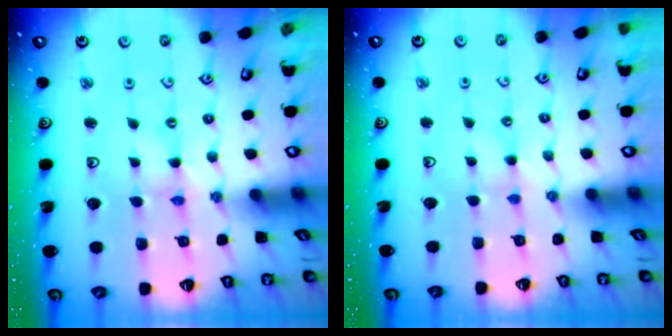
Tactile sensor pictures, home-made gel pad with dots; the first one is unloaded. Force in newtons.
{"total": 1.5, "press": 1.4, "slide": 0.4}